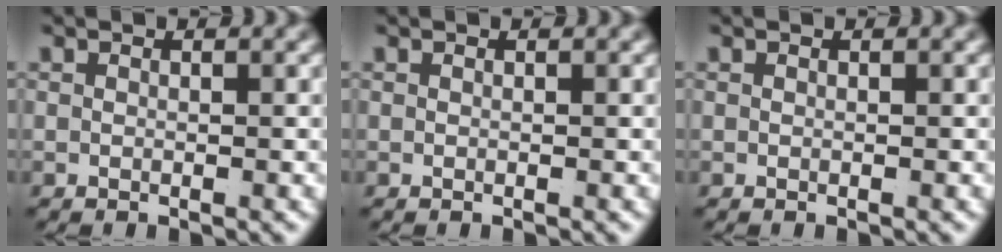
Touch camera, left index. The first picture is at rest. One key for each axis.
{"total": 0.0}
{"total": 0.0}